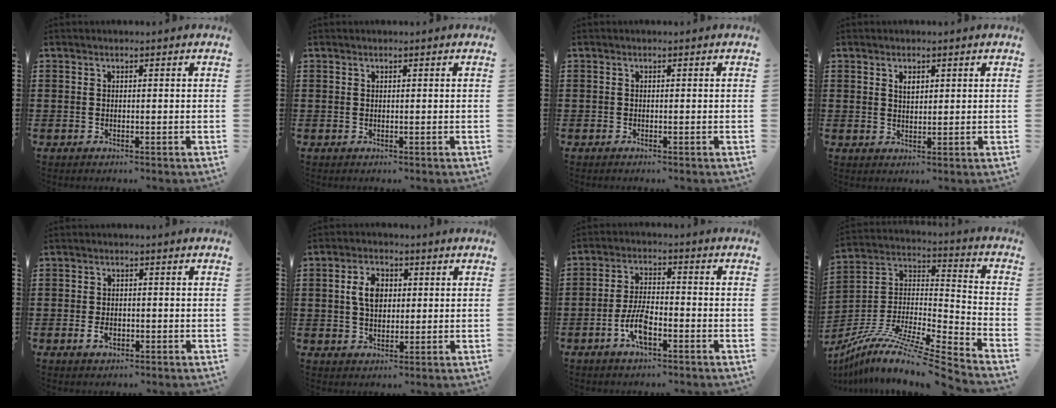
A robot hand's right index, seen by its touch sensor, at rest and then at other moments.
{"total": 0.0}
{"total": 0.5, "force": [-0.5, 0.0, 0.0], "torque": [0.000, -0.001, -0.011]}
{"total": 1.8, "force": [0.9, 1.0, 1.2], "torque": [-0.026, 0.004, 0.016]}
{"total": 2.2, "force": [-1.0, 1.2, 1.5], "torque": [-0.030, -0.001, -0.019]}
{"total": 5.3, "force": [0.7, 3.5, 3.8], "torque": [-0.092, 0.013, 0.008]}
{"total": 6.2, "force": [-2.7, 2.5, 5.0], "torque": [-0.115, -0.001, -0.056]}
{"total": 10.5, "force": [-8.4, 0.4, 6.3], "torque": [-0.115, -0.003, -0.166]}